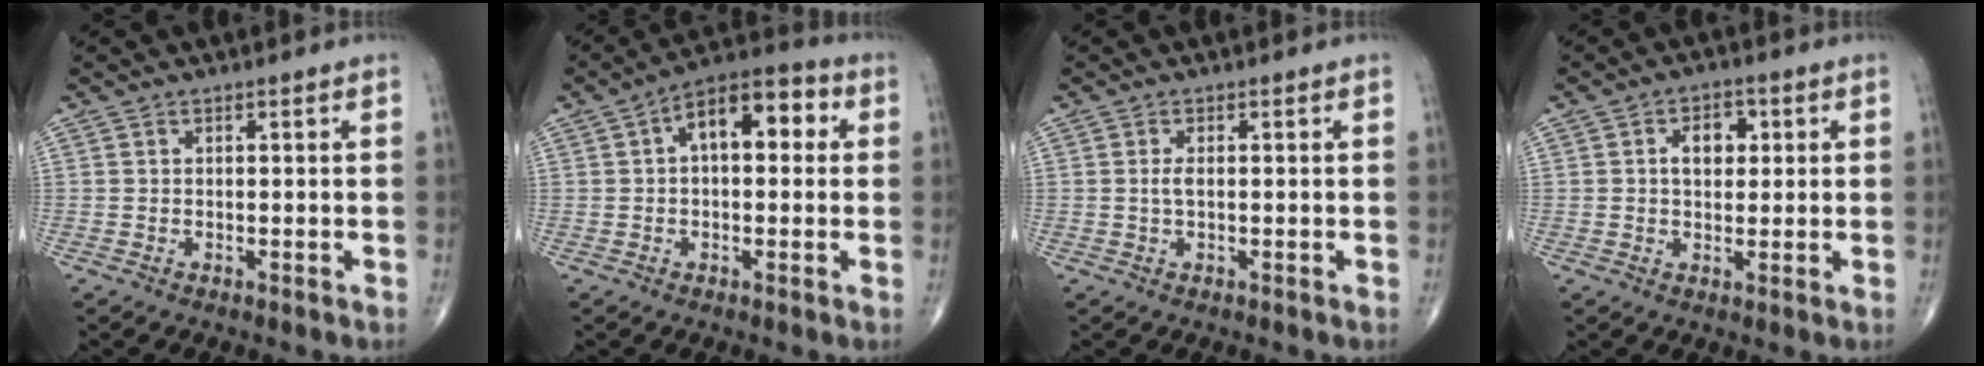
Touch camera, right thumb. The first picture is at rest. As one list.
[{"total": 11.0, "force": [2.2, 5.8, 9.1], "torque": [-0.115, 0.035, 0.023]}, {"total": 1.3, "force": [0.0, 0.5, 1.3], "torque": [-0.030, -0.002, 0.002]}, {"total": 5.3, "force": [1.1, 3.5, 3.8], "torque": [-0.043, 0.005, 0.013]}]